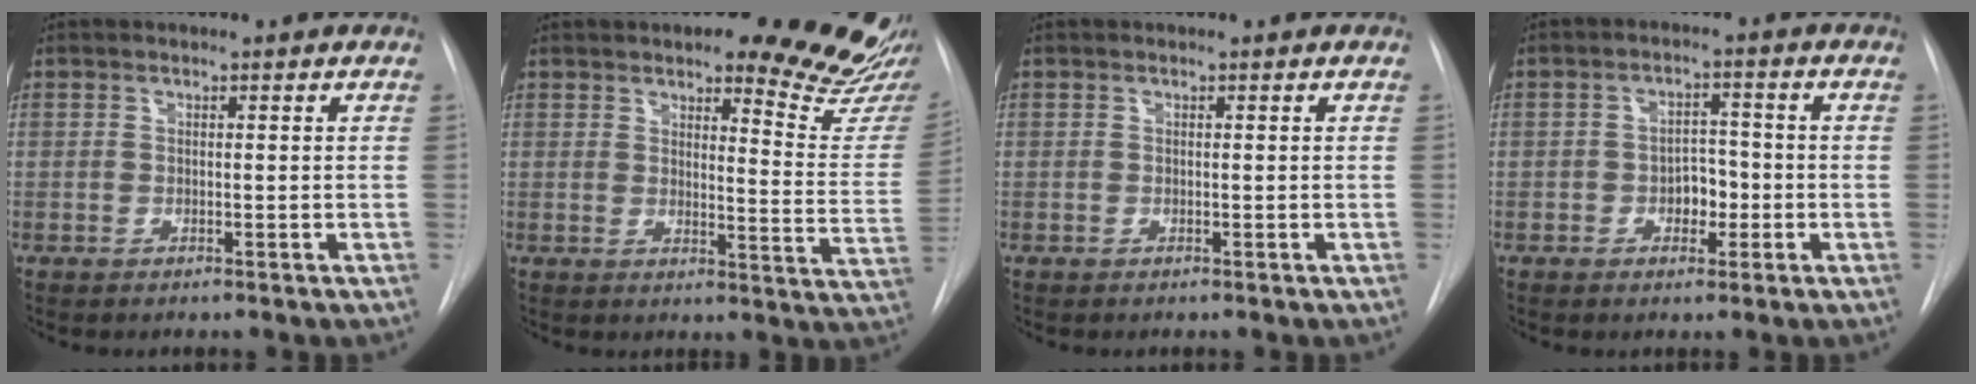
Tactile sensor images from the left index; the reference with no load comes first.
{"total": 16.4, "force": [13.8, 2.2, 8.6], "torque": [-0.091, -0.077, 0.150]}
{"total": 0.0}
{"total": 3.9, "force": [-1.2, 2.6, 2.7], "torque": [-0.035, 0.007, -0.017]}